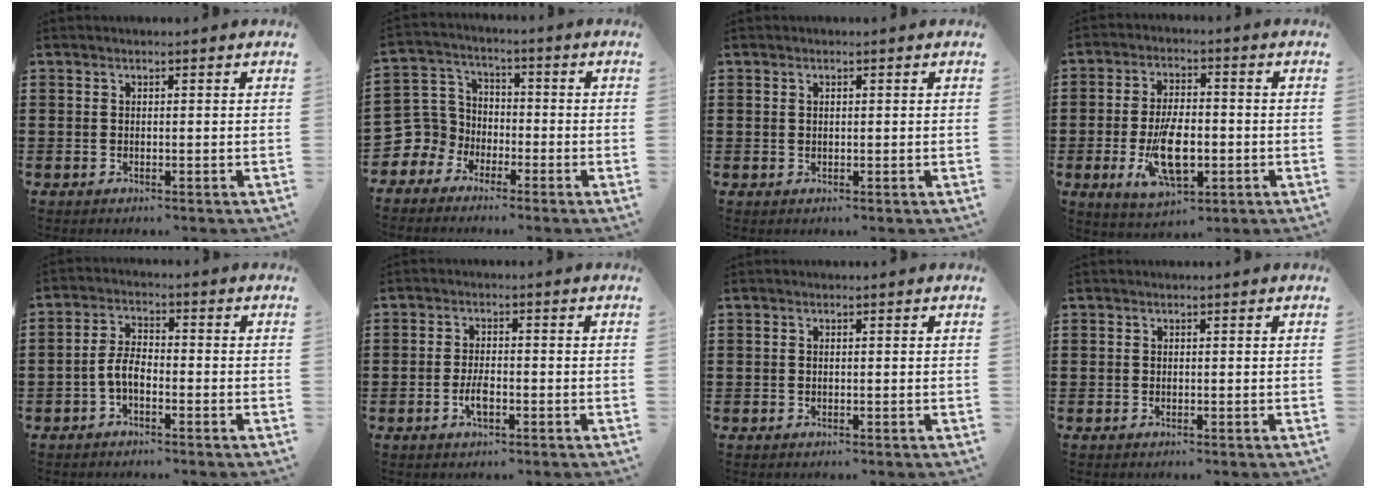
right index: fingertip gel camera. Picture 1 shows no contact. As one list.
[{"total": 5.8, "force": [-2.4, 5.2, 0.3], "torque": [-0.056, -0.002, -0.056]}, {"total": 0.6, "force": [0.4, 0.3, 0.4], "torque": [-0.007, 0.001, 0.007]}, {"total": 9.7, "force": [-2.4, 4.4, 8.3], "torque": [-0.170, -0.011, -0.044]}, {"total": 4.1, "force": [-1.7, 1.9, 3.2], "torque": [-0.079, 0.000, -0.038]}, {"total": 3.2, "force": [-1.2, 1.3, 2.7], "torque": [-0.063, -0.002, -0.025]}, {"total": 0.0}, {"total": 0.0}]